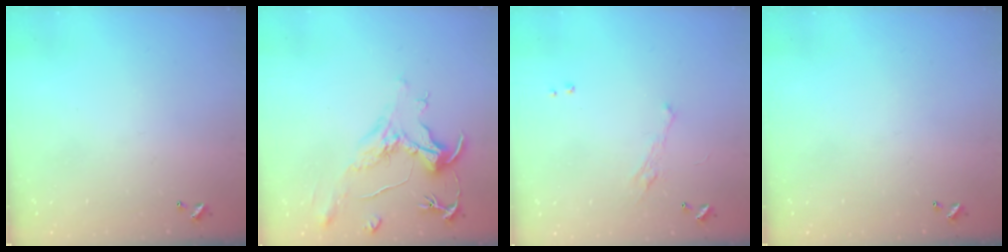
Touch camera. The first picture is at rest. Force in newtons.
{"total": 2.2, "press": 1.7, "slide": 1.4}
{"total": 2.3, "press": 2.1, "slide": 0.8}
{"total": 0.0}